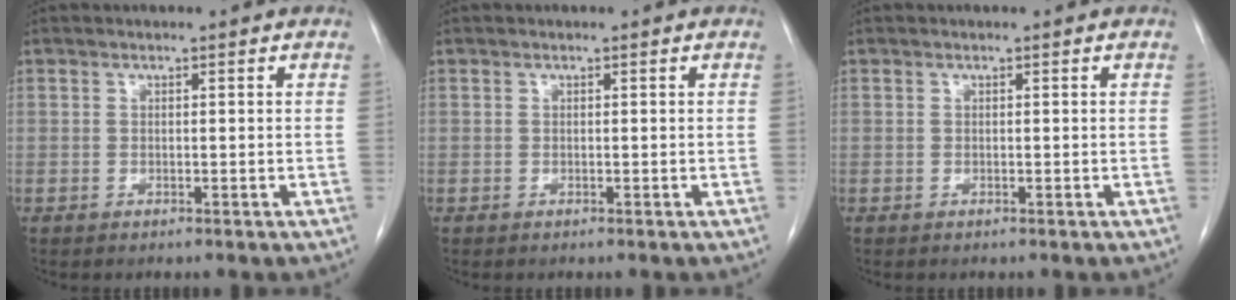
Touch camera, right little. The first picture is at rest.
{"total": 0.0}
{"total": 0.0}